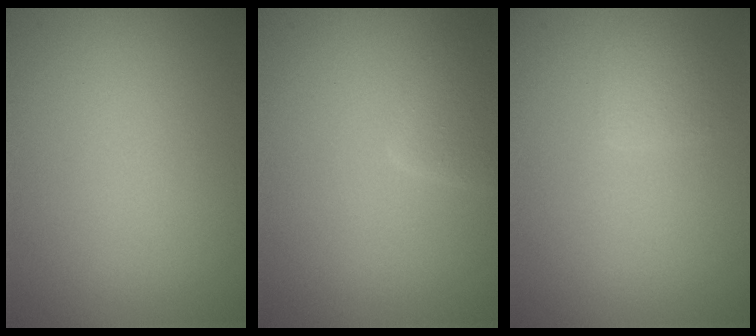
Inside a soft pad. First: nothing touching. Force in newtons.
{"total": 2.2, "press": 2.2, "slide": 0.1}
{"total": 1.3, "press": 1.3, "slide": 0.1}